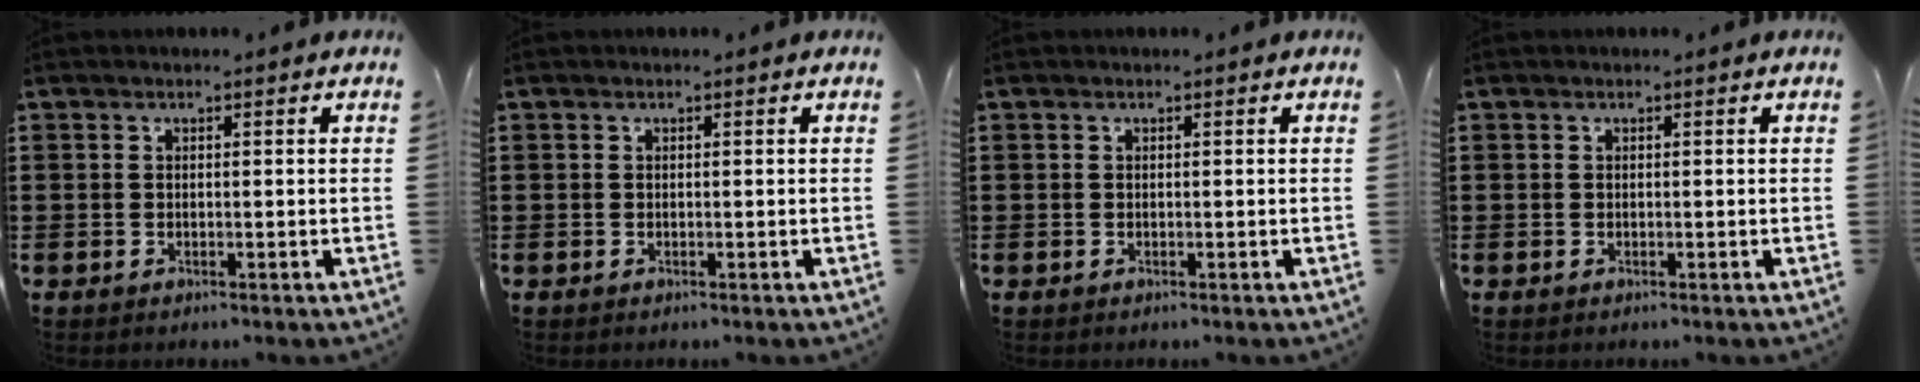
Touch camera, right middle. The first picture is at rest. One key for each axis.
{"total": 0.0}
{"total": 0.0}
{"total": 0.0}